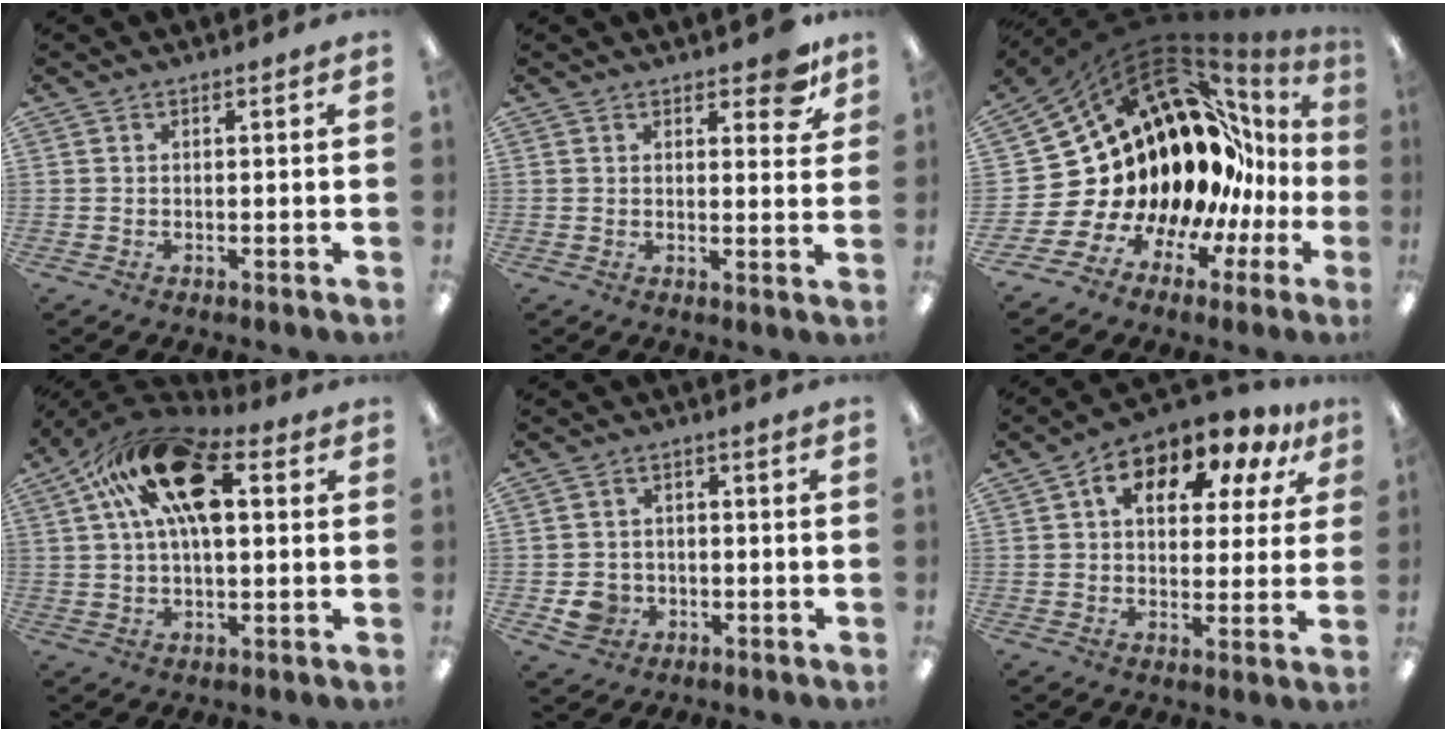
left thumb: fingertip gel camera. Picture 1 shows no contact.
{"total": 6.1, "force": [4.4, 2.7, 3.2], "torque": [-0.026, -0.024, 0.073]}
{"total": 18.5, "force": [5.4, 14.2, 10.6], "torque": [-0.150, -0.122, 0.161]}
{"total": 20.3, "force": [7.4, 10.2, 15.9], "torque": [-0.286, -0.006, 0.124]}
{"total": 5.7, "force": [-1.9, 5.0, 1.9], "torque": [-0.037, 0.009, -0.032]}
{"total": 11.1, "force": [5.6, 6.2, 7.3], "torque": [-0.114, -0.020, 0.096]}